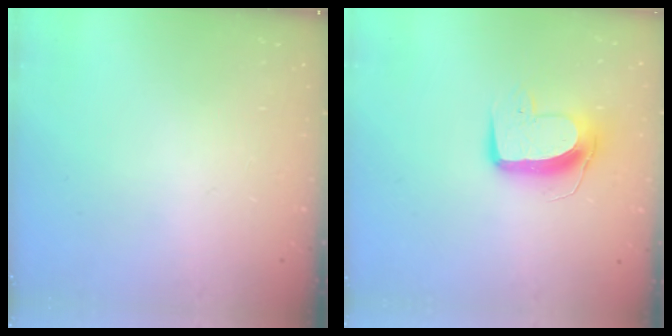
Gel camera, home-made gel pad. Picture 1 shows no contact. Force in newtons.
{"total": 12.1, "press": 12.1, "slide": 1.0}